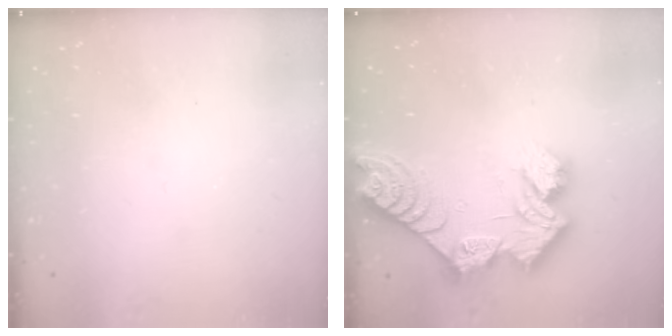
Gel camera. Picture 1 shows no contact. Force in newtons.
{"total": 17.3, "press": 17.2, "slide": 1.7}